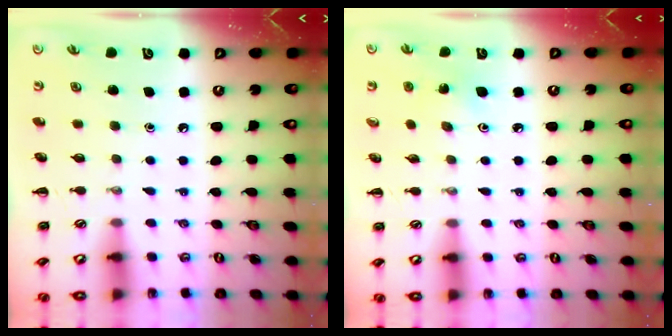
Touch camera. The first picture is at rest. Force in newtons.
{"total": 3.7, "press": 3.5, "slide": 1.1}